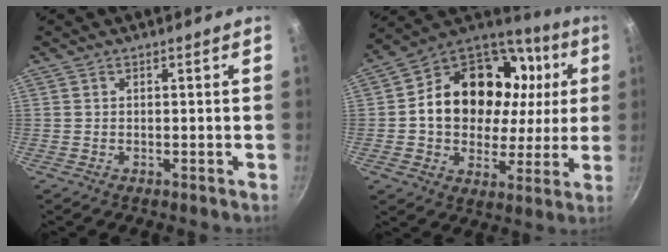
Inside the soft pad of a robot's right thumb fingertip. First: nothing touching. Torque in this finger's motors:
{"motor_torque": [1.01, 4.01, 1.11, -0.38, 0.16]}